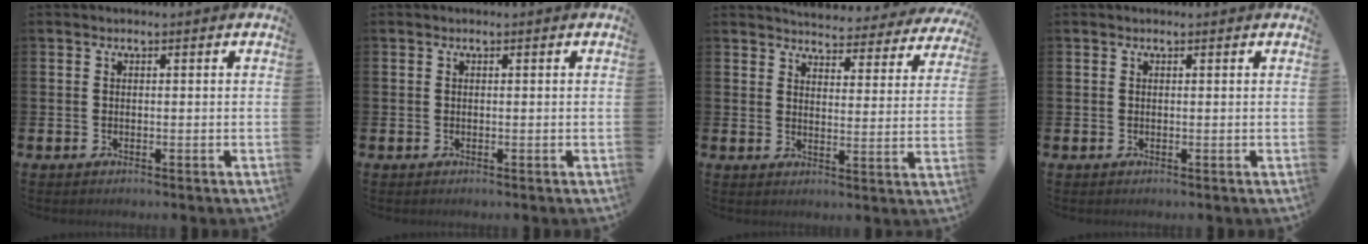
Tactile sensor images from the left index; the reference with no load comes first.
{"total": 0.0}
{"total": 4.4, "force": [4.3, 0.8, 0.3], "torque": [-0.024, -0.037, 0.074]}
{"total": 0.0}